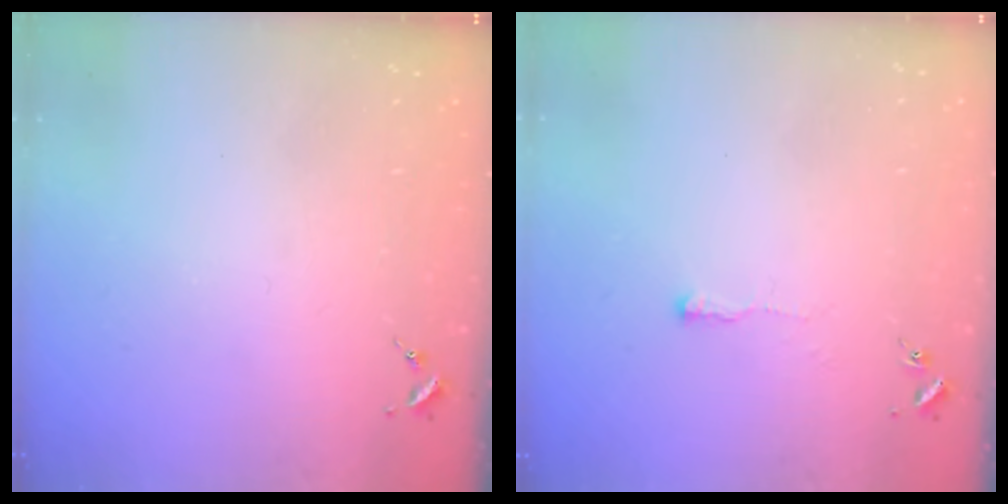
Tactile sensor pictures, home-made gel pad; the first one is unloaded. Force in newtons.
{"total": 3.1, "press": 3.1, "slide": 0.6}